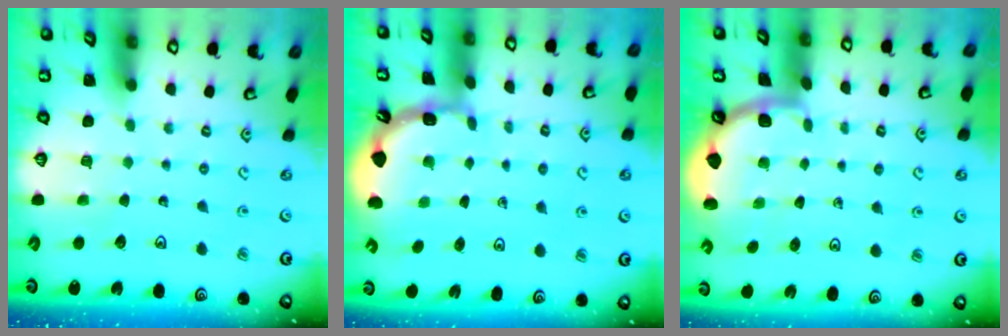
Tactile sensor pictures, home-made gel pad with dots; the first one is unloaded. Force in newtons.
{"total": 2.2, "press": 2.2, "slide": 0.4}
{"total": 1.7, "press": 1.7, "slide": 0.1}